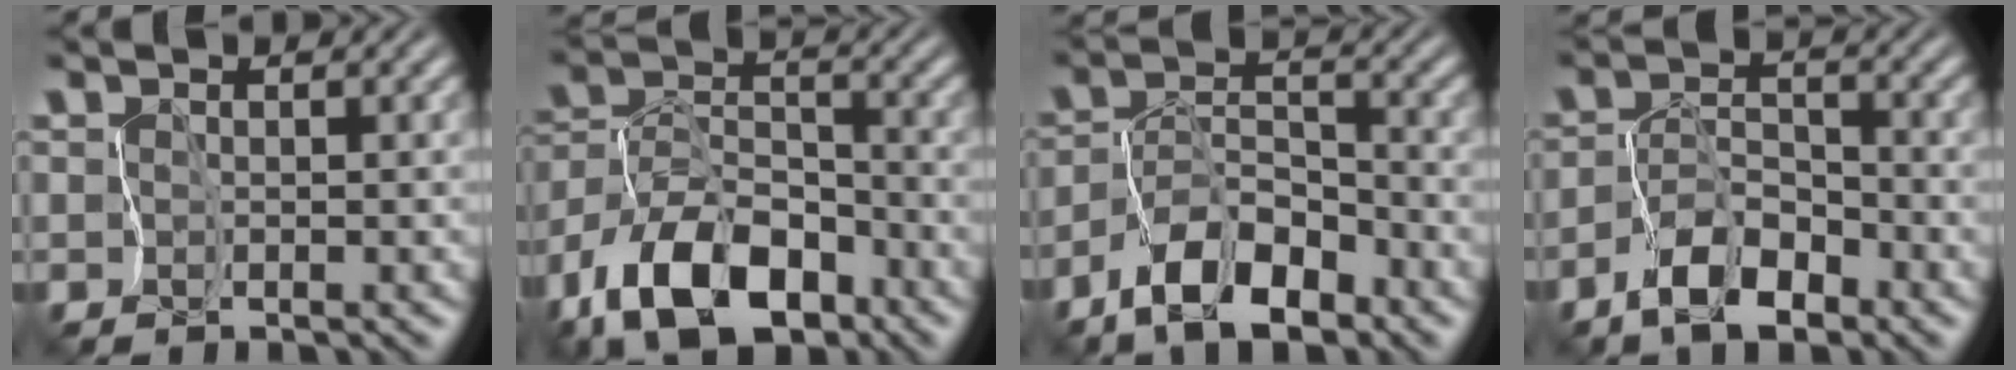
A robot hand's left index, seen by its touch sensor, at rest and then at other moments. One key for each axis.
{"total": 11.4, "fx": -8.0, "fy": 5.5, "fz": 5.9, "tx": -0.098, "ty": 0.009, "tz": -0.147}
{"total": 6.9, "fx": -5.0, "fy": 2.6, "fz": 3.9, "tx": -0.068, "ty": 0.009, "tz": -0.097}
{"total": 4.4, "fx": -3.0, "fy": 1.8, "fz": 2.6, "tx": -0.047, "ty": 0.008, "tz": -0.057}